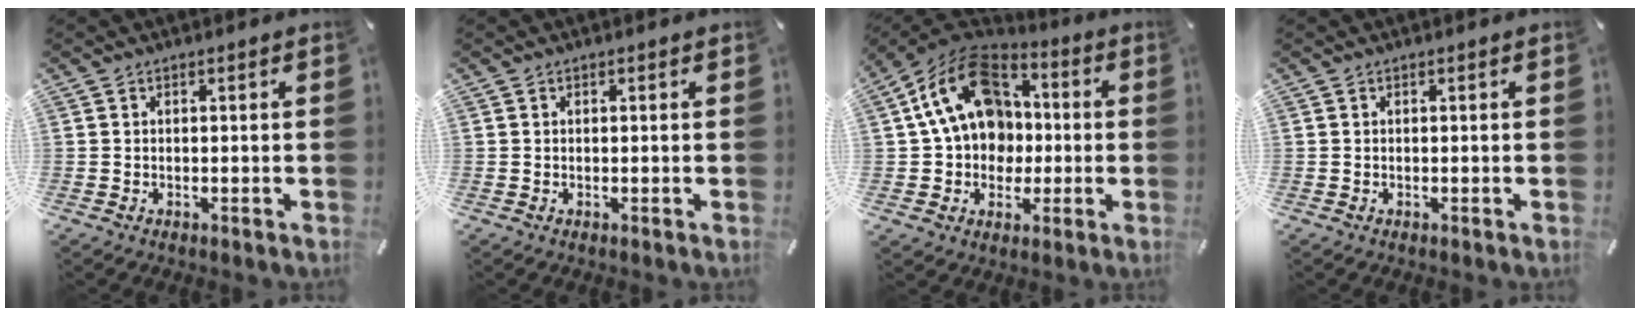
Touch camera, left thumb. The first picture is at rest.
{"total": 0.0}
{"total": 18.8, "force": [2.6, 15.3, 10.5], "torque": [-0.198, 0.000, 0.050]}
{"total": 0.0}